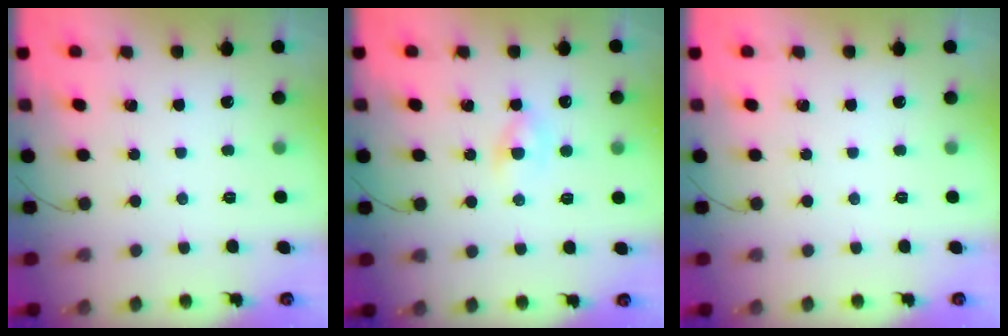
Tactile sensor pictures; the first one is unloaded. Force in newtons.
{"total": 2.9, "press": 2.7, "slide": 1.0}
{"total": 0.0}